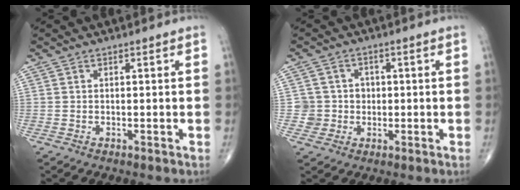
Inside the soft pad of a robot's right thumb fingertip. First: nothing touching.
{"total": 4.7, "force": [-0.1, 4.7, 0.0], "torque": [0.041, 0.013, -0.006]}